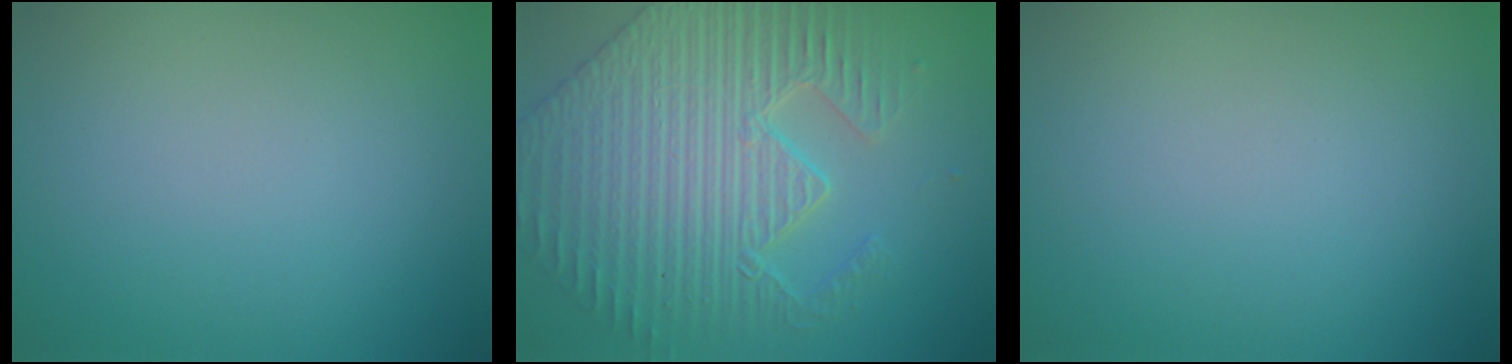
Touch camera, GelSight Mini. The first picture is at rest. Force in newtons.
{"total": 6.7, "press": 5.7, "slide": 3.6}
{"total": 0.0}